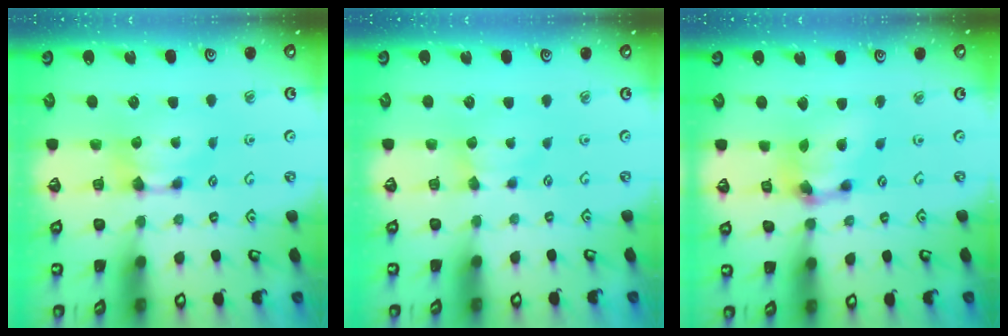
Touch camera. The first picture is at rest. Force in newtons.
{"total": 2.0, "press": 2.0, "slide": 0.5}
{"total": 6.2, "press": 5.7, "slide": 2.3}